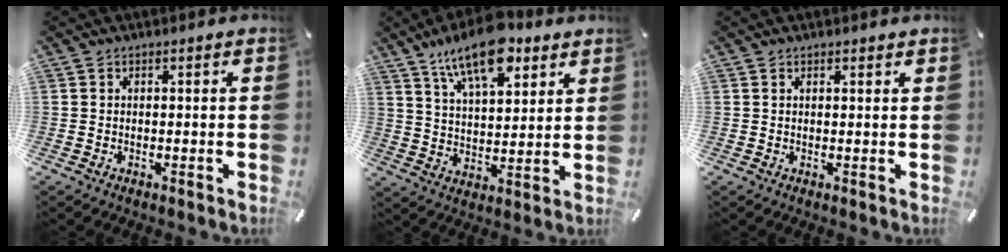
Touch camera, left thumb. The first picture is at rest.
{"total": 15.3, "force": [9.8, 6.9, 9.5], "torque": [-0.156, -0.038, 0.170]}
{"total": 0.8, "force": [0.7, 0.4, 0.3], "torque": [-0.005, 0.000, 0.013]}